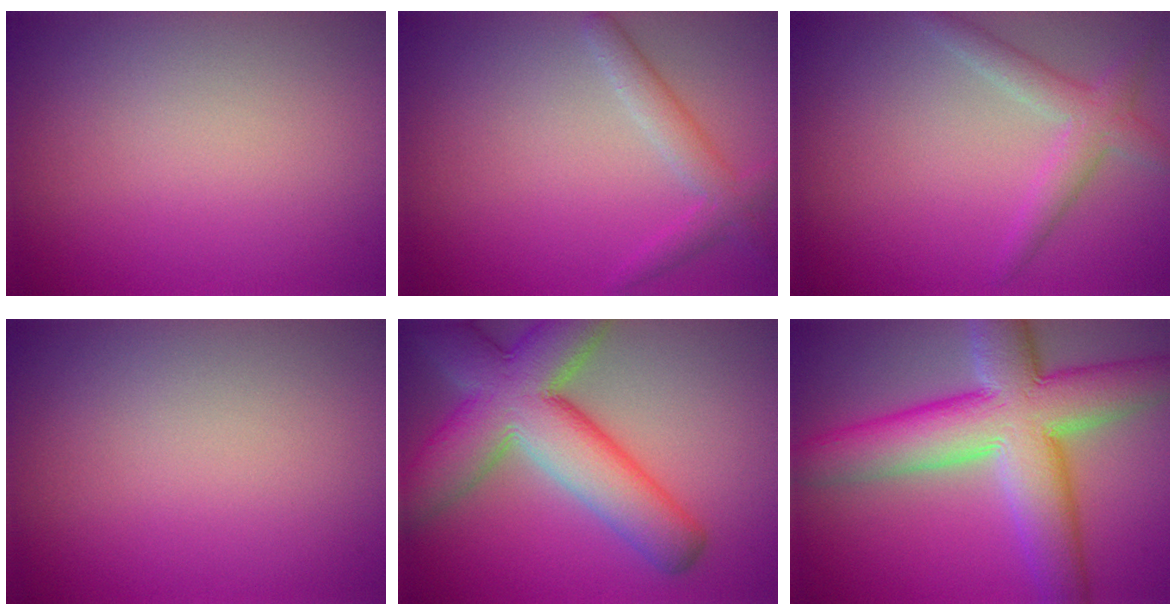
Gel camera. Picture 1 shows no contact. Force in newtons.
{"total": 2.5, "press": 2.5, "slide": 0.1}
{"total": 2.8, "press": 2.7, "slide": 0.2}
{"total": 0.0}
{"total": 10.8, "press": 10.8, "slide": 0.6}
{"total": 11.1, "press": 11.0, "slide": 0.7}